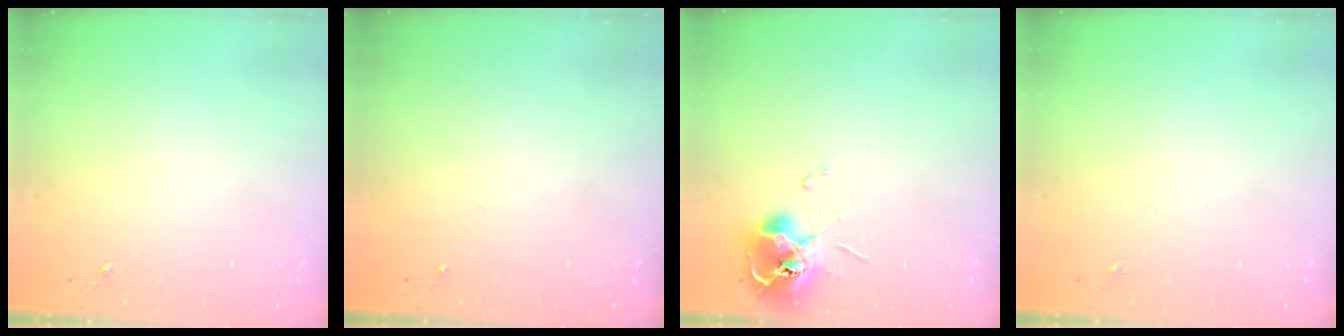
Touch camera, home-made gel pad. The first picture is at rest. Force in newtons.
{"total": 0.0}
{"total": 11.7, "press": 11.7, "slide": 0.9}
{"total": 0.0}